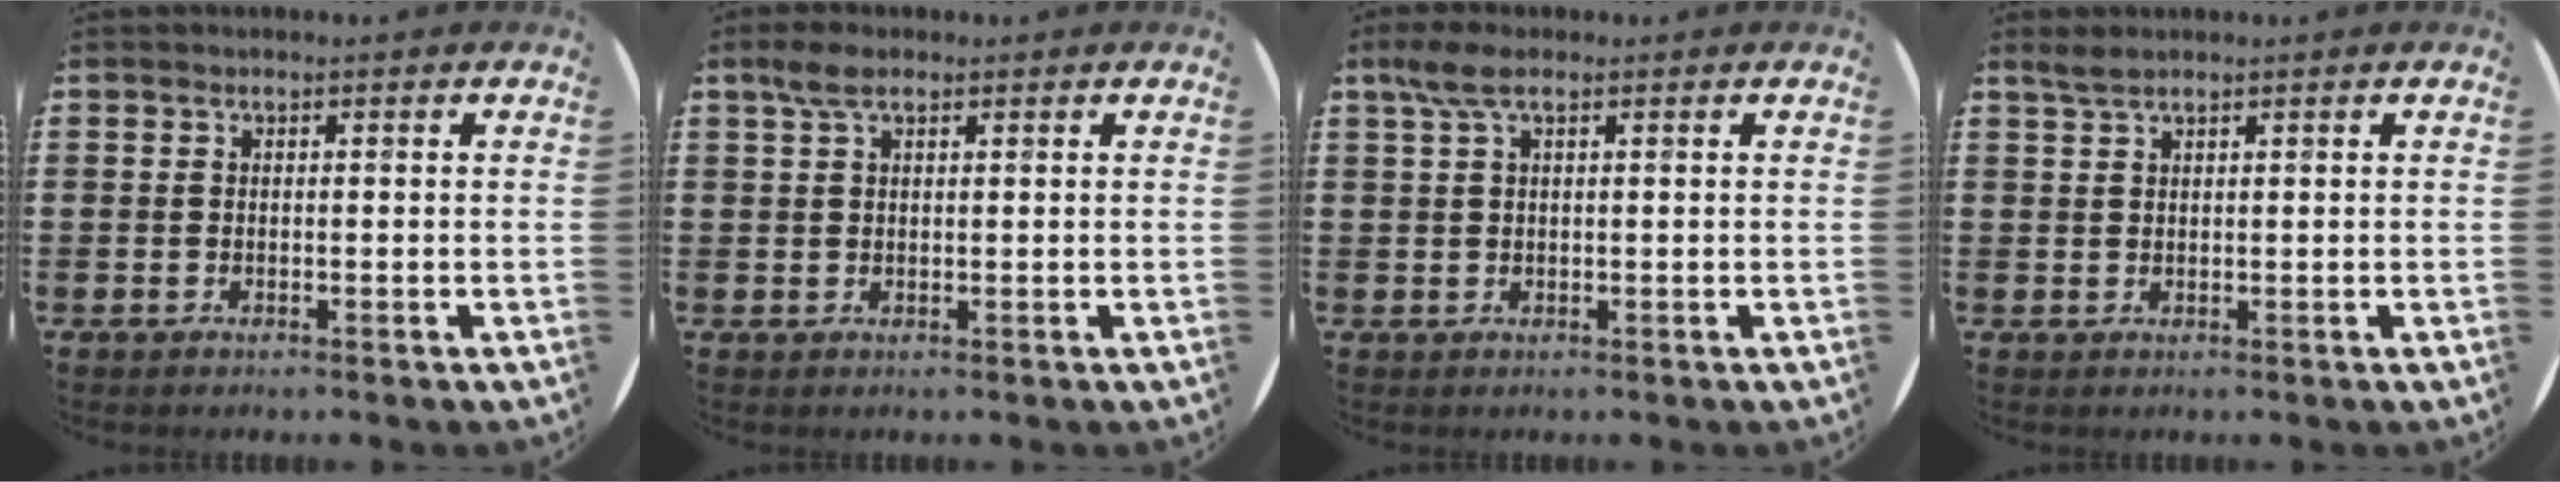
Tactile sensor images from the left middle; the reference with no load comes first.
{"total": 2.7, "force": [1.6, 1.2, 1.8], "torque": [-0.031, 0.005, 0.026]}
{"total": 2.9, "force": [1.6, 0.8, 2.3], "torque": [-0.048, 0.006, 0.028]}
{"total": 1.5, "force": [1.4, 0.1, 0.6], "torque": [-0.014, 0.002, 0.025]}